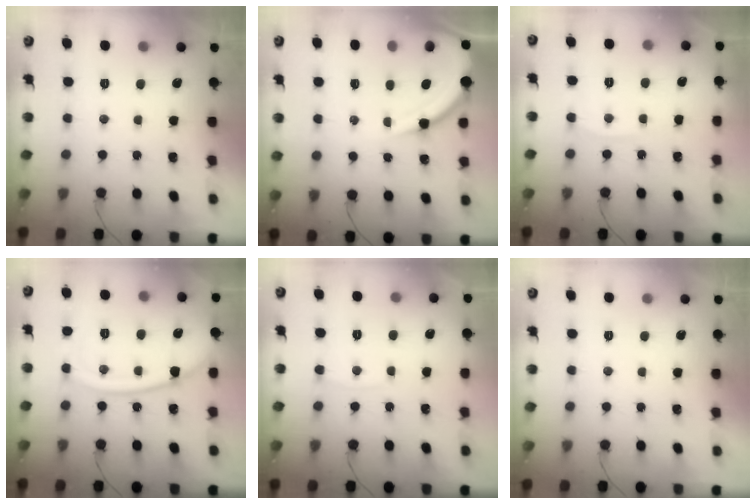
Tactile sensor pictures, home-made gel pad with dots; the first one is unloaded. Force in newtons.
{"total": 12.7, "press": 12.6, "slide": 1.5}
{"total": 5.1, "press": 5.1, "slide": 0.6}
{"total": 13.7, "press": 13.6, "slide": 1.7}
{"total": 3.6, "press": 3.6, "slide": 0.5}
{"total": 0.0}